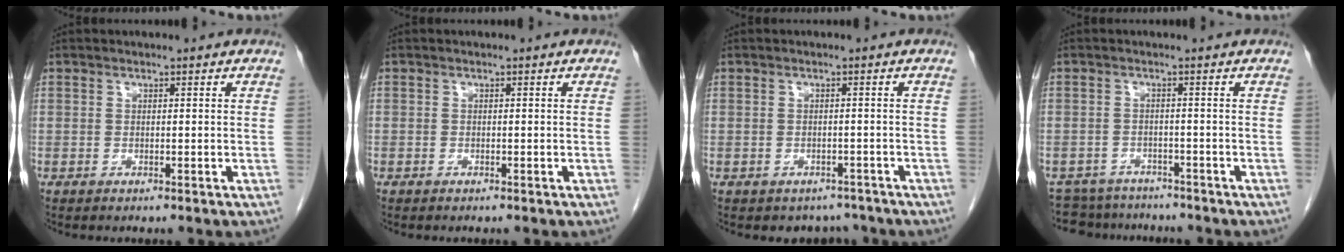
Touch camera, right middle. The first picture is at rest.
{"total": 0.0}
{"total": 3.6, "force": [-3.0, 1.9, -0.1], "torque": [0.007, 0.009, -0.039]}
{"total": 8.1, "force": [-7.5, 3.1, 0.7], "torque": [-0.013, 0.004, -0.097]}